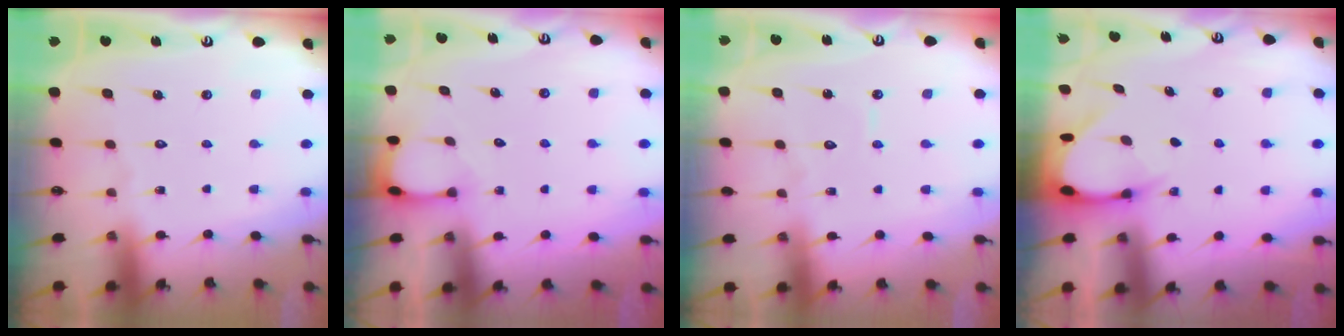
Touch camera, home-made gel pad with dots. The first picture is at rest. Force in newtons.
{"total": 1.8, "press": 1.8, "slide": 0.1}
{"total": 5.0, "press": 5.0, "slide": 0.5}
{"total": 3.6, "press": 3.6, "slide": 0.2}